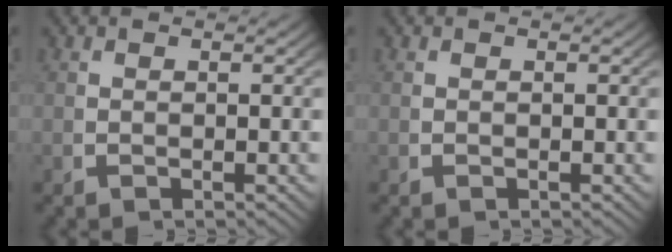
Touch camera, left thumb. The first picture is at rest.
{"total": 0.0}